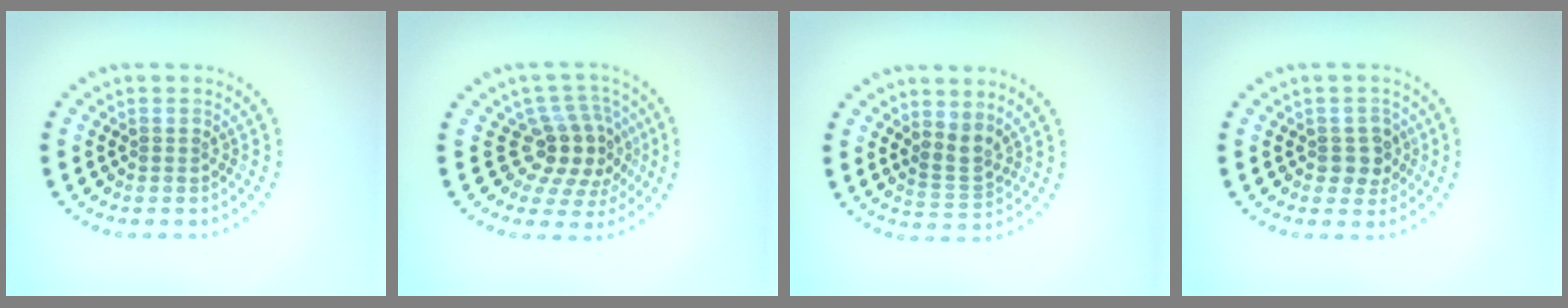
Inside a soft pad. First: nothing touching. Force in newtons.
{"total": 4.4, "press": 3.6, "slide": 2.5}
{"total": 2.3, "press": 1.5, "slide": 1.7}
{"total": 2.3, "press": 2.1, "slide": 0.9}